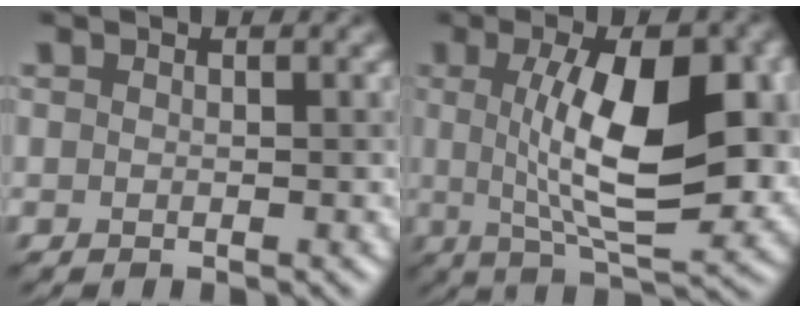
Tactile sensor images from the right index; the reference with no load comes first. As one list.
[{"total": 10.4, "force": [1.1, 3.2, 9.9], "torque": [-0.146, 0.003, 0.025]}]